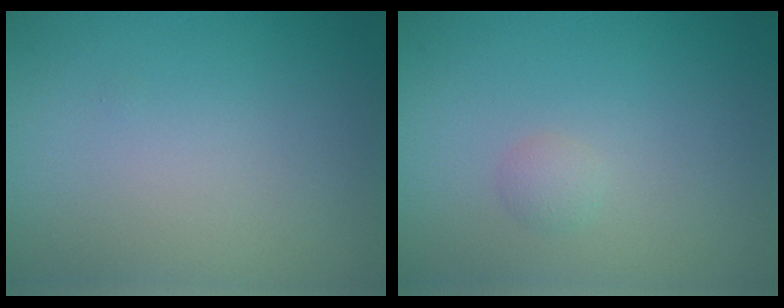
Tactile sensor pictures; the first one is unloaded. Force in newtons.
{"total": 1.0, "press": 1.0, "slide": 0.0}